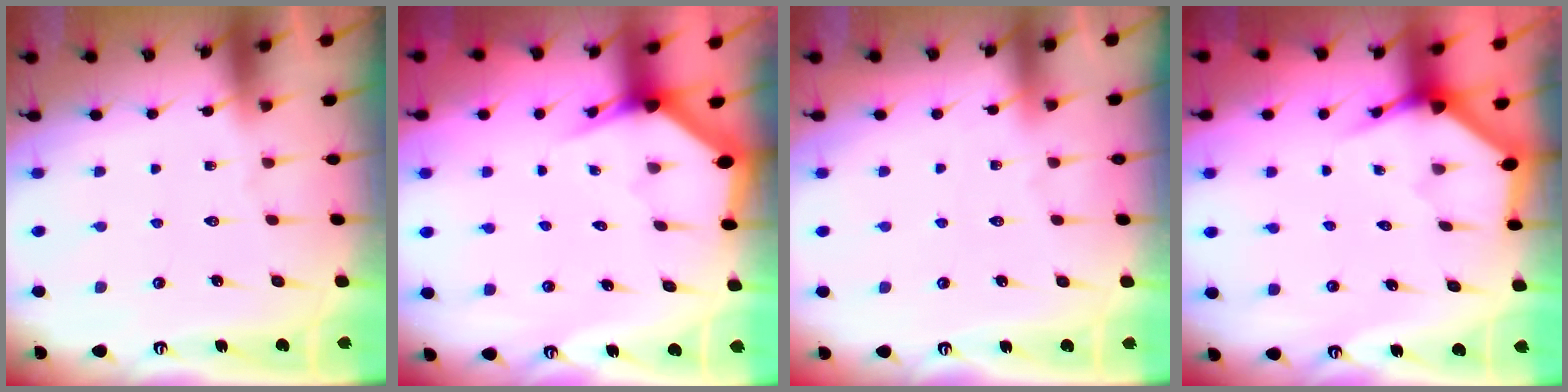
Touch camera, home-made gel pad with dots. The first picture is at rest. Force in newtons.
{"total": 2.9, "press": 2.9, "slide": 0.1}
{"total": 2.5, "press": 2.5, "slide": 0.4}
{"total": 3.6, "press": 3.6, "slide": 0.1}